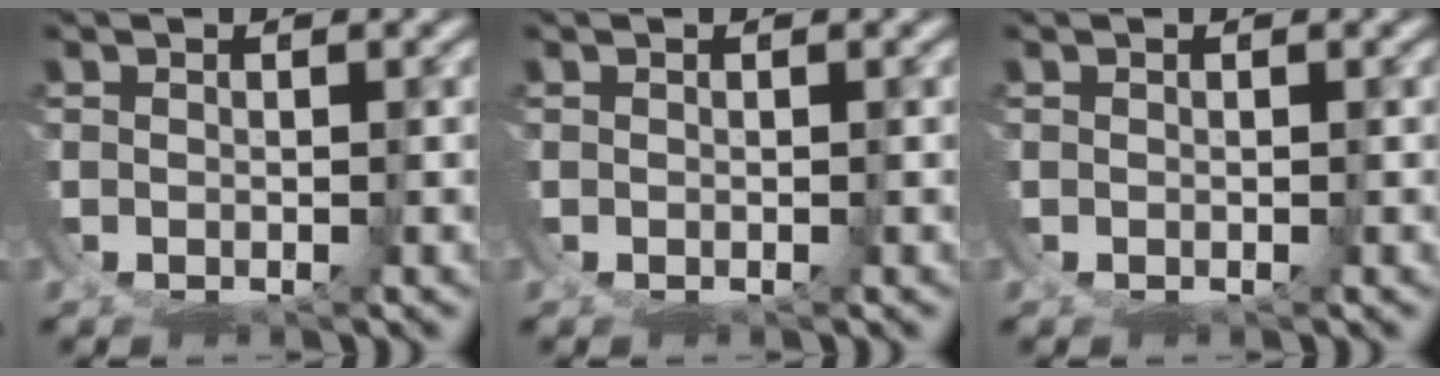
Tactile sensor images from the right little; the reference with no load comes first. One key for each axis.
{"total": 0.0}
{"total": 0.0}